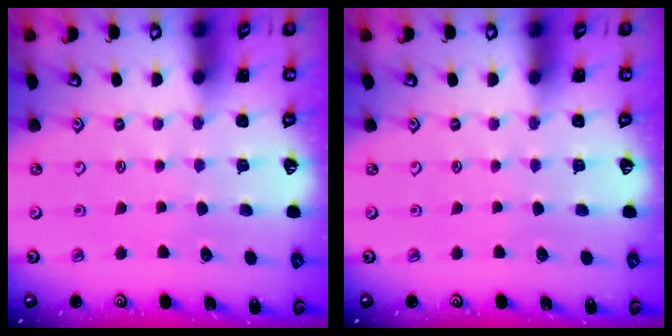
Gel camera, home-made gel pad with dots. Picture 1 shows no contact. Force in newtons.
{"total": 0.0}